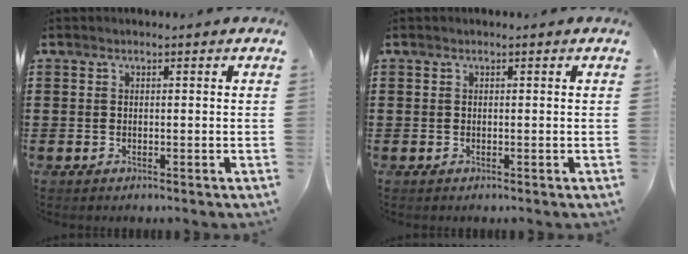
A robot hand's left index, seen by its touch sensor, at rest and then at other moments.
{"total": 0.0}